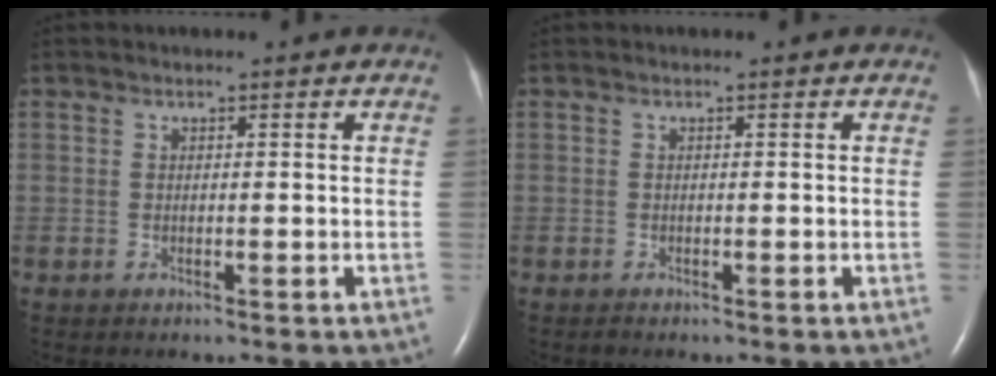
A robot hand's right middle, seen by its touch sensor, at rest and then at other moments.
{"total": 0.0}